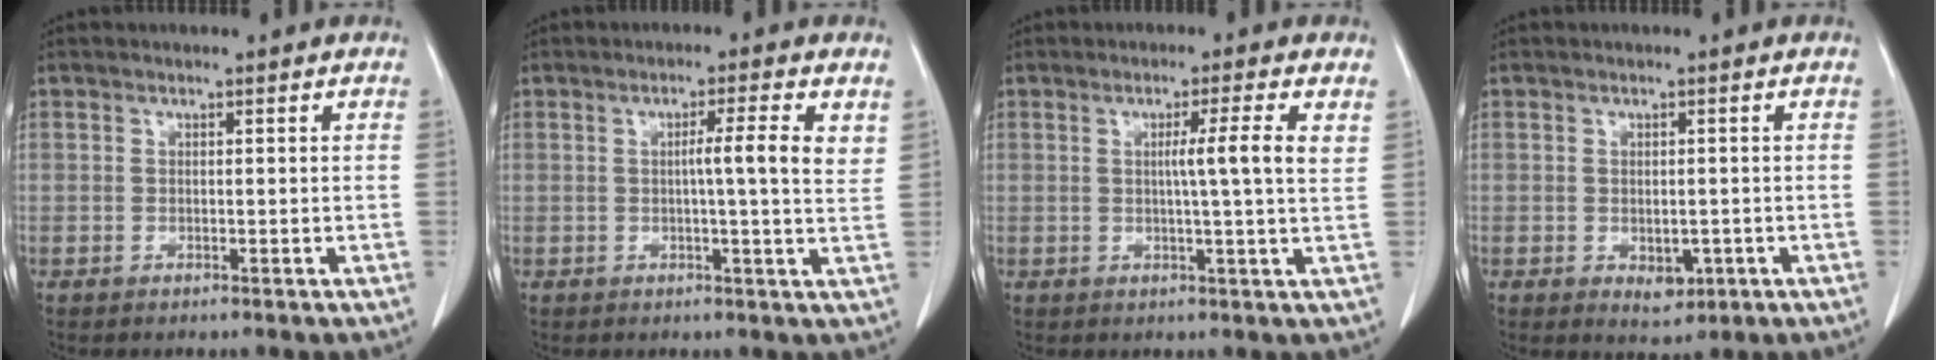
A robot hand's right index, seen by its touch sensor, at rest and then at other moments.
{"total": 5.5, "force": [1.4, -0.3, 5.3], "torque": [-0.075, 0.003, 0.015]}
{"total": 5.3, "force": [1.3, -0.9, 5.0], "torque": [-0.077, -0.002, 0.016]}
{"total": 3.2, "force": [-1.0, 2.0, 2.3], "torque": [-0.029, -0.002, -0.002]}